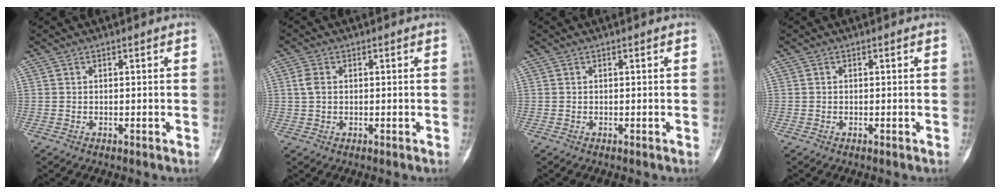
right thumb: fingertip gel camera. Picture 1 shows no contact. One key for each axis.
{"total": 2.6, "fx": 0.2, "fy": 1.9, "fz": 1.8, "tx": -0.037, "ty": 0.006, "tz": 0.002}
{"total": 0.0}
{"total": 0.0}